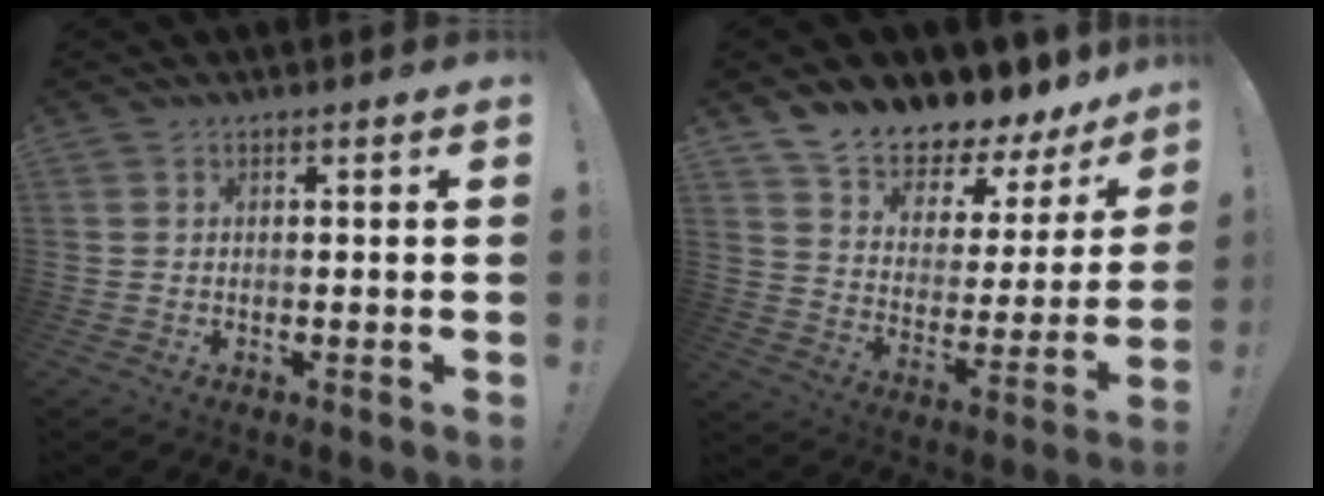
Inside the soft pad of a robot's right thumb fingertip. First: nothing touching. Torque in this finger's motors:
{"motor_torque": [0.15, 1.39, 0.23, 0.19, 0.02]}